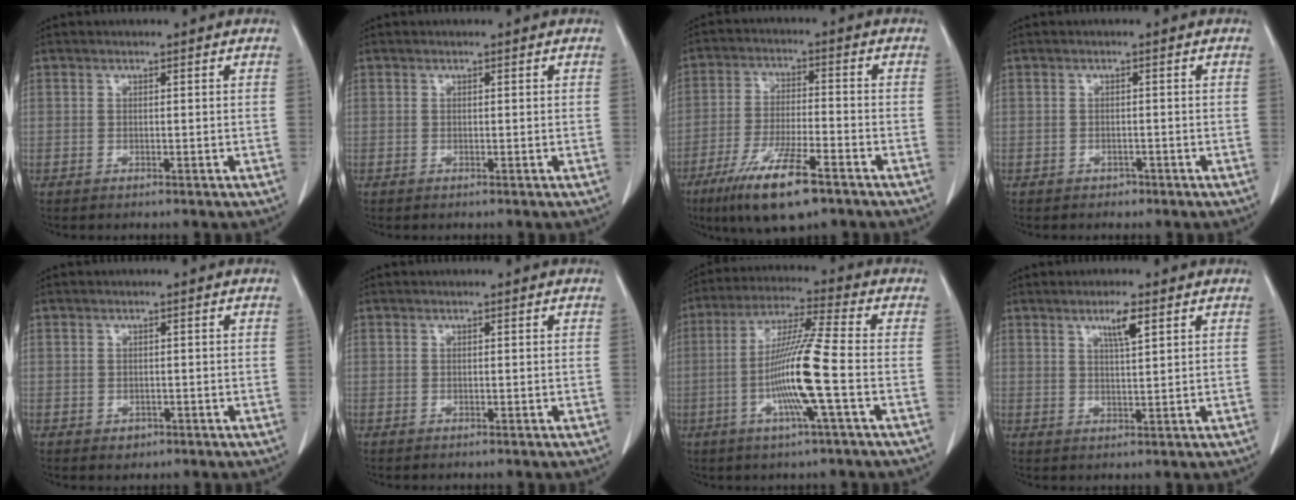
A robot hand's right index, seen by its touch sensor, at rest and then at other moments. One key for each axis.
{"total": 0.0}
{"total": 11.9, "fx": -7.4, "fy": 2.1, "fz": 9.1, "tx": -0.174, "ty": -0.021, "tz": -0.125}
{"total": 1.1, "fx": -0.7, "fy": 0.8, "fz": 0.1, "tx": -0.005, "ty": 0.003, "tz": -0.010}
{"total": 1.4, "fx": -0.6, "fy": 1.2, "fz": 0.4, "tx": -0.003, "ty": 0.004, "tz": -0.004}
{"total": 0.0}
{"total": 12.0, "fx": -2.8, "fy": -0.9, "fz": 11.7, "tx": -0.224, "ty": -0.005, "tz": -0.061}
{"total": 3.6, "fx": 2.0, "fy": 0.2, "fz": 3.1, "tx": -0.055, "ty": -0.002, "tz": 0.035}